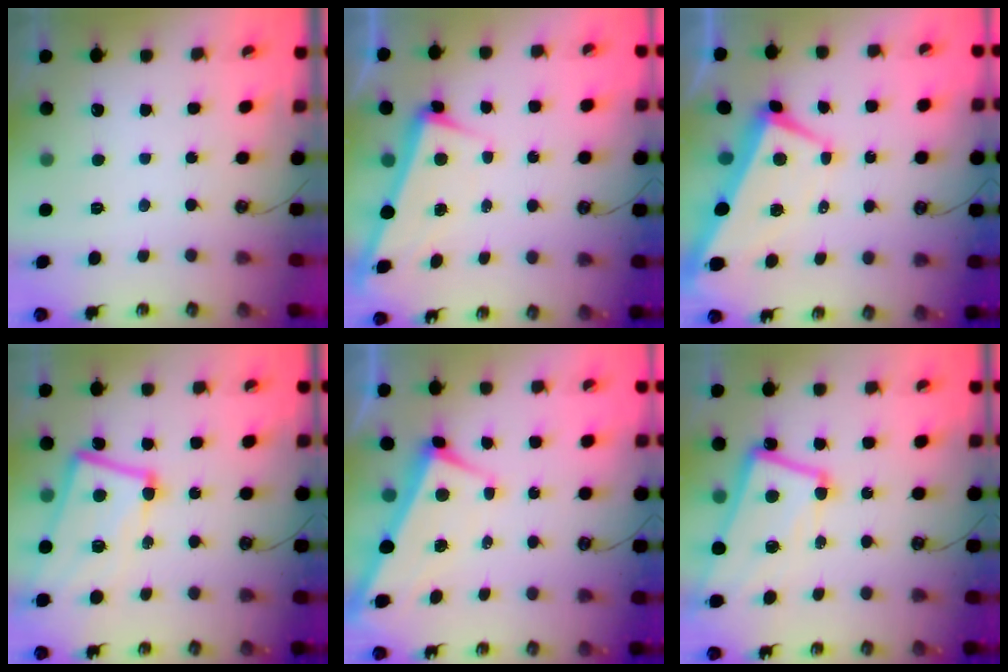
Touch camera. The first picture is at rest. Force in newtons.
{"total": 3.3, "press": 3.2, "slide": 1.0}
{"total": 2.2, "press": 1.9, "slide": 1.1}
{"total": 10.8, "press": 10.6, "slide": 2.1}
{"total": 2.5, "press": 2.4, "slide": 0.9}
{"total": 8.2, "press": 8.0, "slide": 1.9}